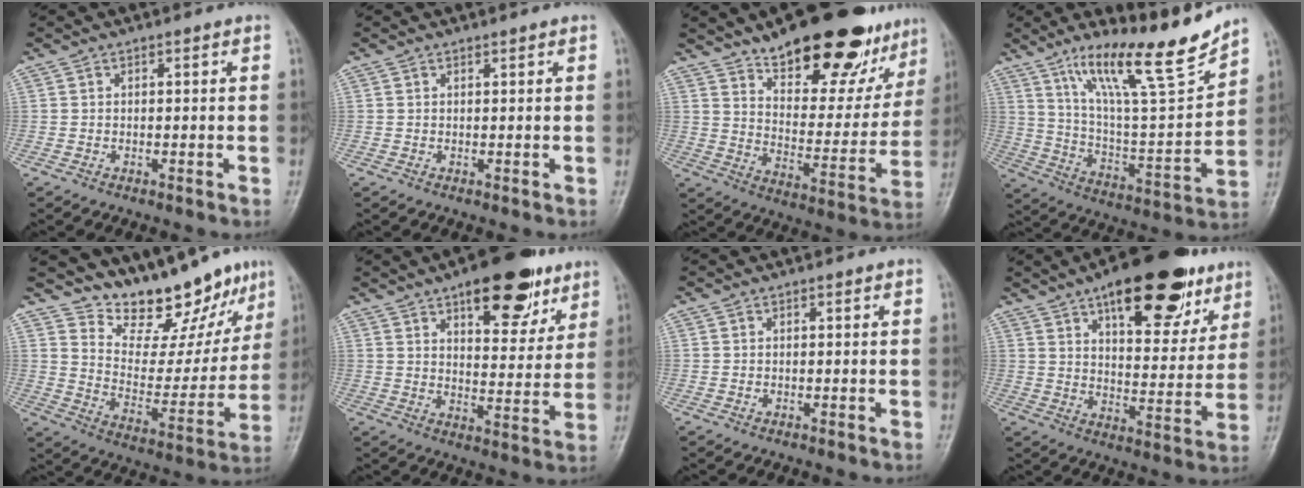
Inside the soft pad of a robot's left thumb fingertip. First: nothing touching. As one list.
[{"total": 0.5, "force": [0.5, 0.1, 0.2], "torque": [-0.005, -0.003, 0.007]}, {"total": 24.9, "force": [17.4, 9.6, 14.9], "torque": [-0.165, -0.081, 0.257]}, {"total": 19.7, "force": [14.2, 3.1, 13.3], "torque": [-0.188, -0.080, 0.248]}, {"total": 17.4, "force": [14.5, 6.8, 6.9], "torque": [-0.047, -0.100, 0.221]}, {"total": 16.3, "force": [9.8, 7.0, 11.0], "torque": [-0.102, -0.042, 0.141]}, {"total": 0.6, "force": [0.2, 0.4, 0.4], "torque": [-0.001, 0.000, 0.004]}, {"total": 22.0, "force": [13.0, 9.2, 15.2], "torque": [-0.172, -0.040, 0.196]}]